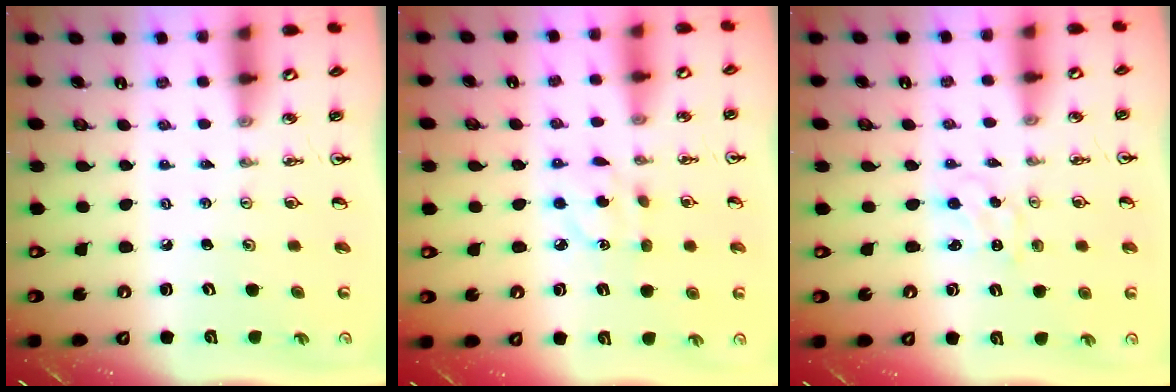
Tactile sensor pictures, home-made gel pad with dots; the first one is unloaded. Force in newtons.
{"total": 3.7, "press": 3.7, "slide": 0.3}
{"total": 0.8, "press": 0.7, "slide": 0.2}